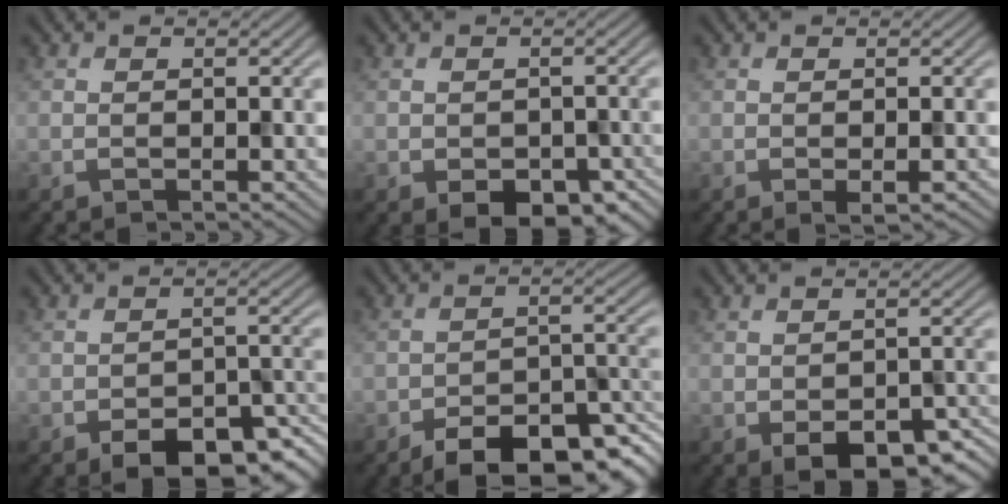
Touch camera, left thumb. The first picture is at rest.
{"total": 5.0, "force": [-2.5, 3.1, 3.1], "torque": [-0.042, -0.025, -0.027]}
{"total": 1.4, "force": [-0.5, 0.2, 1.2], "torque": [-0.022, -0.006, -0.009]}
{"total": 8.8, "force": [-5.6, 4.1, 5.4], "torque": [-0.070, -0.009, -0.080]}
{"total": 10.7, "force": [-7.4, 4.3, 6.4], "torque": [-0.083, -0.001, -0.118]}
{"total": 7.2, "force": [-3.9, 3.7, 4.8], "torque": [-0.064, -0.021, -0.041]}